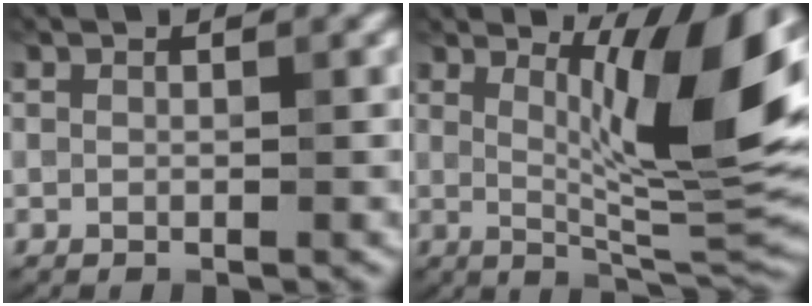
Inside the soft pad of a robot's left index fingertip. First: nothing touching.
{"total": 10.5, "force": [3.3, 2.1, 9.7], "torque": [-0.136, -0.016, 0.061]}